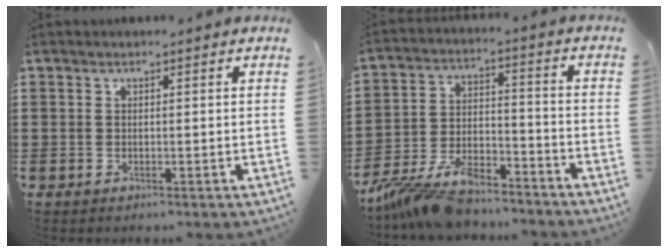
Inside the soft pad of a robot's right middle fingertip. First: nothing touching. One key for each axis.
{"total": 9.8, "fx": -8.3, "fy": 2.8, "fz": 4.3, "tx": -0.095, "ty": 0.015, "tz": -0.162}